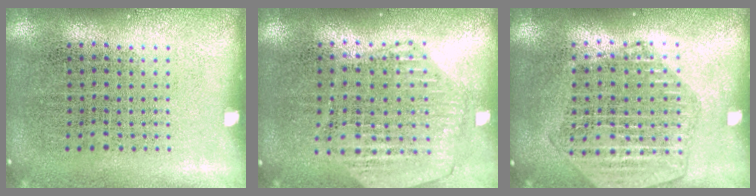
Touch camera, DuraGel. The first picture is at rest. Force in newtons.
{"total": 1.1, "press": 1.1, "slide": 0.1}
{"total": 2.0, "press": 1.8, "slide": 0.8}